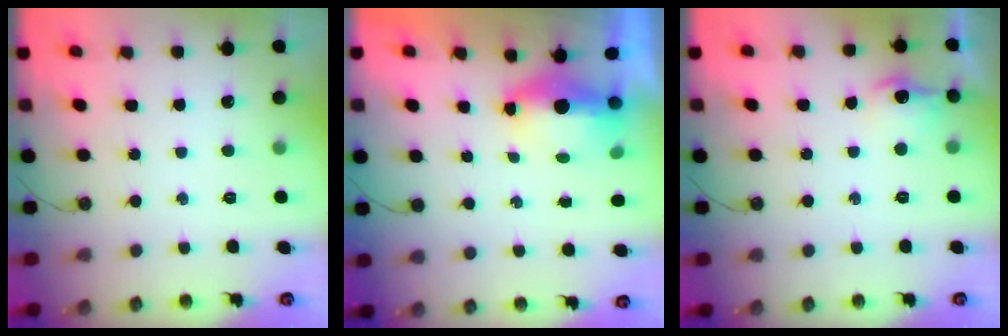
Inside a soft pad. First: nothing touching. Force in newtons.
{"total": 15.1, "press": 8.0, "slide": 12.8}
{"total": 9.0, "press": 8.9, "slide": 0.8}